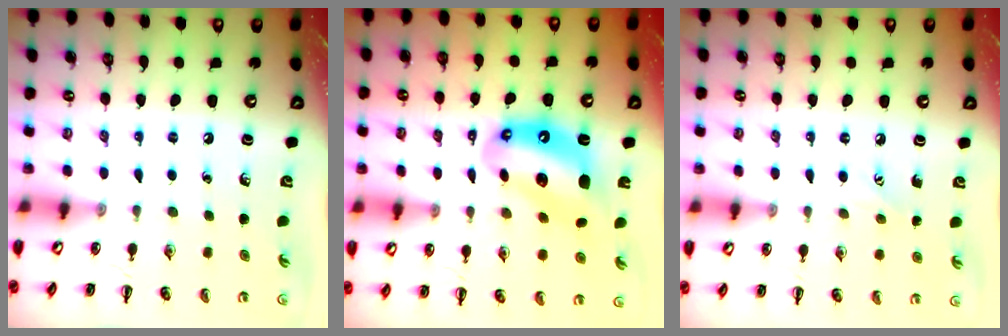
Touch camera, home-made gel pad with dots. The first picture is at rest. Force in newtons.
{"total": 12.1, "press": 11.7, "slide": 3.1}
{"total": 4.9, "press": 4.7, "slide": 1.2}